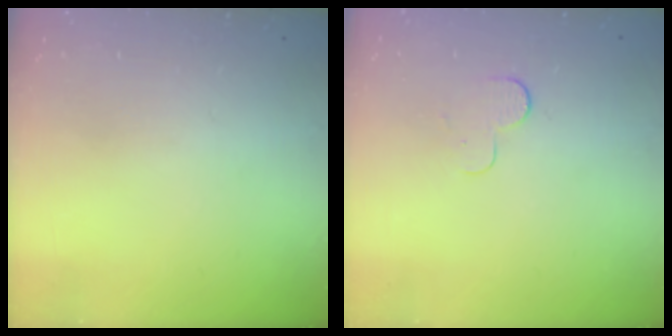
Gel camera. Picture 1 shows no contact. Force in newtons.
{"total": 3.6, "press": 3.6, "slide": 0.3}